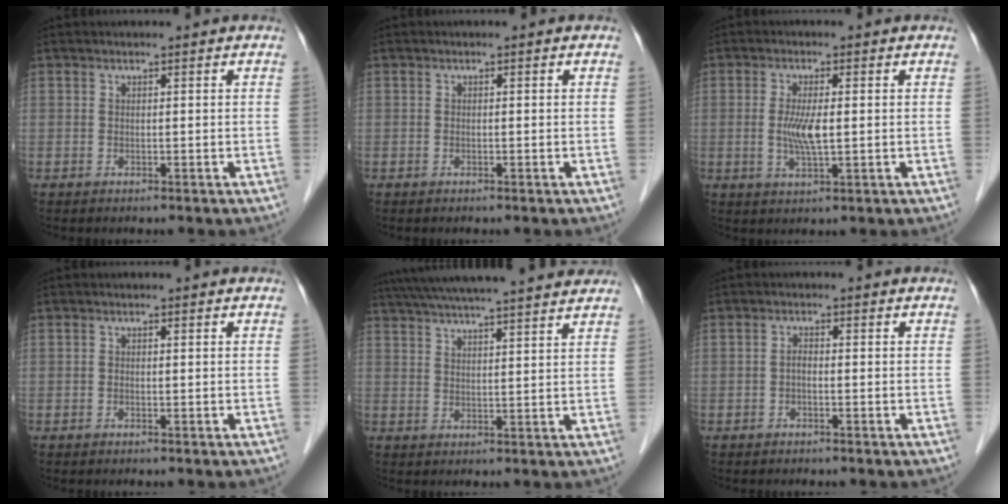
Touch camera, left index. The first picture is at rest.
{"total": 0.0}
{"total": 4.4, "force": [0.0, 0.9, 4.3], "torque": [-0.096, -0.007, -0.001]}
{"total": 0.0}
{"total": 20.7, "force": [18.4, 1.3, 9.5], "torque": [-0.162, 0.035, 0.253]}
{"total": 1.0, "force": [-0.2, 0.4, 0.9], "torque": [-0.021, 0.003, -0.007]}